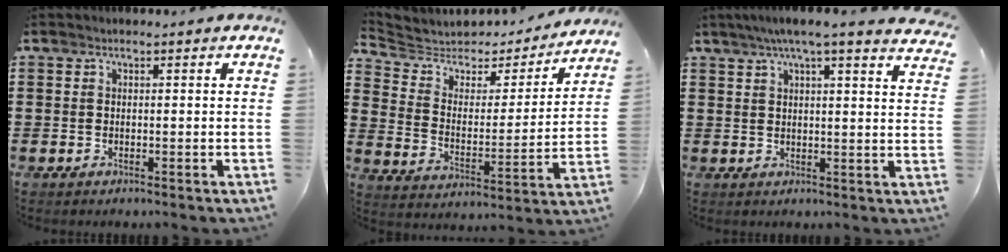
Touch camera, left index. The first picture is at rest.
{"total": 4.4, "force": [3.8, 2.1, 0.4], "torque": [-0.041, -0.028, 0.059]}
{"total": 5.1, "force": [4.0, -0.4, 3.1], "torque": [-0.072, -0.012, 0.069]}